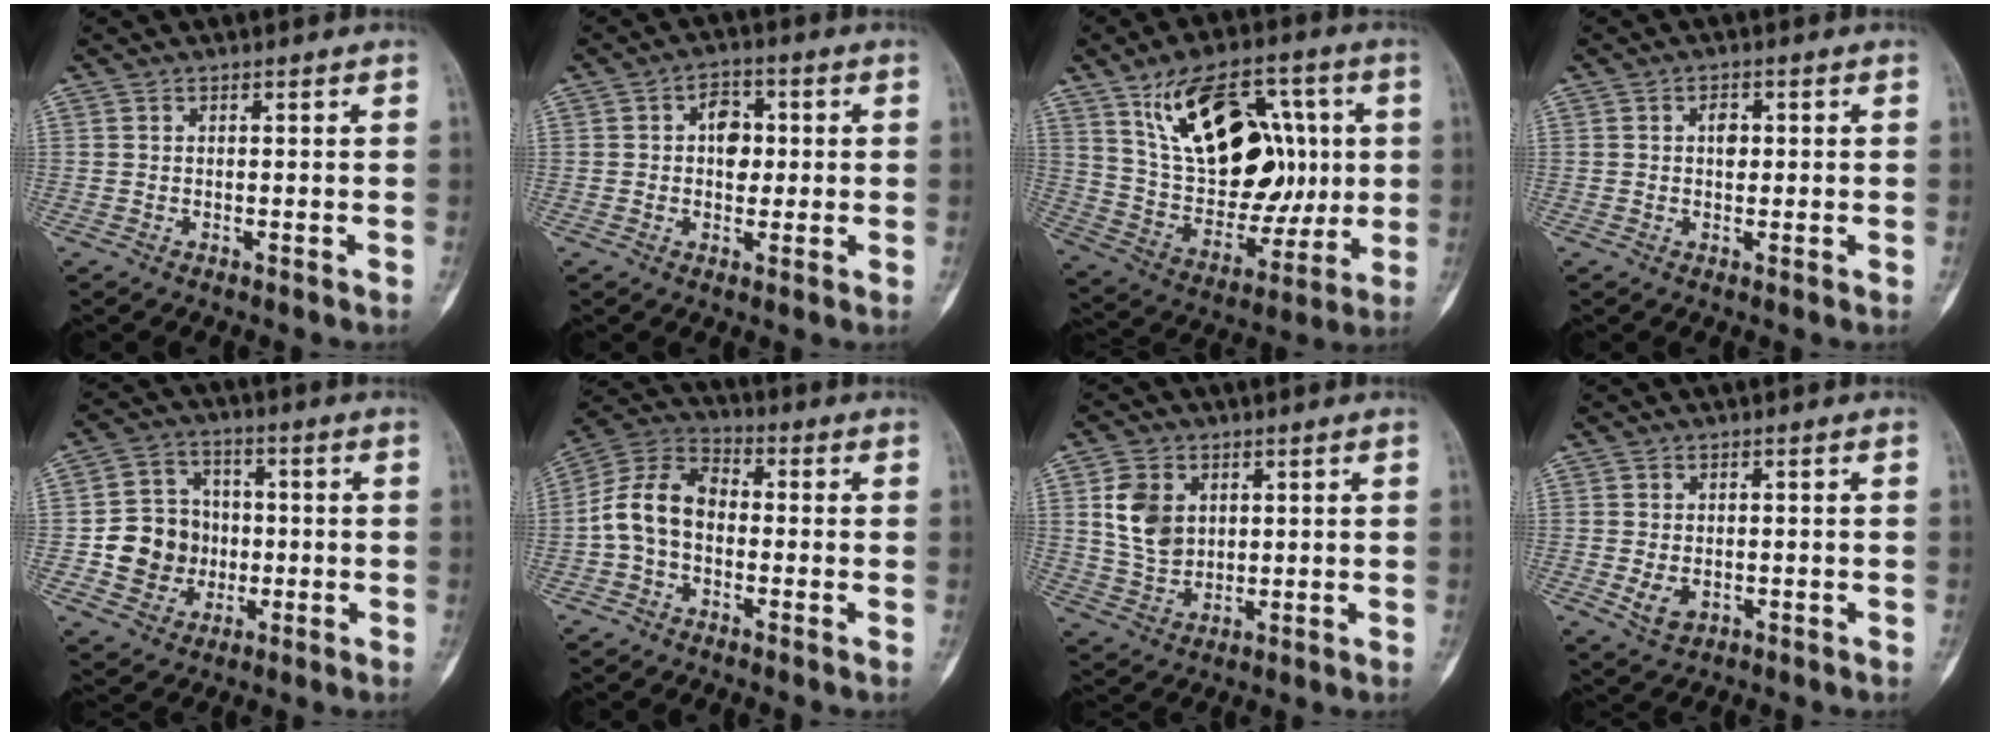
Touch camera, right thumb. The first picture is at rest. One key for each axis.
{"total": 5.9, "fx": 0.7, "fy": 4.2, "fz": 4.1, "tx": -0.036, "ty": 0.005, "tz": 0.005}
{"total": 24.5, "fx": 6.2, "fy": 14.4, "fz": 18.8, "tx": -0.271, "ty": -0.004, "tz": 0.114}
{"total": 2.6, "fx": 0.4, "fy": 1.8, "fz": 1.9, "tx": -0.019, "ty": 0.003, "tz": 0.003}
{"total": 11.5, "fx": -1.5, "fy": 10.5, "fz": 4.5, "tx": -0.036, "ty": 0.020, "tz": -0.025}
{"total": 10.6, "fx": -1.3, "fy": 7.3, "fz": 7.5, "tx": -0.132, "ty": 0.037, "tz": -0.039}
{"total": 8.8, "fx": 2.4, "fy": 6.7, "fz": 5.3, "tx": -0.081, "ty": -0.010, "tz": 0.054}
{"total": 4.0, "fx": -0.8, "fy": 2.8, "fz": 2.7, "tx": -0.046, "ty": -0.002, "tz": -0.005}